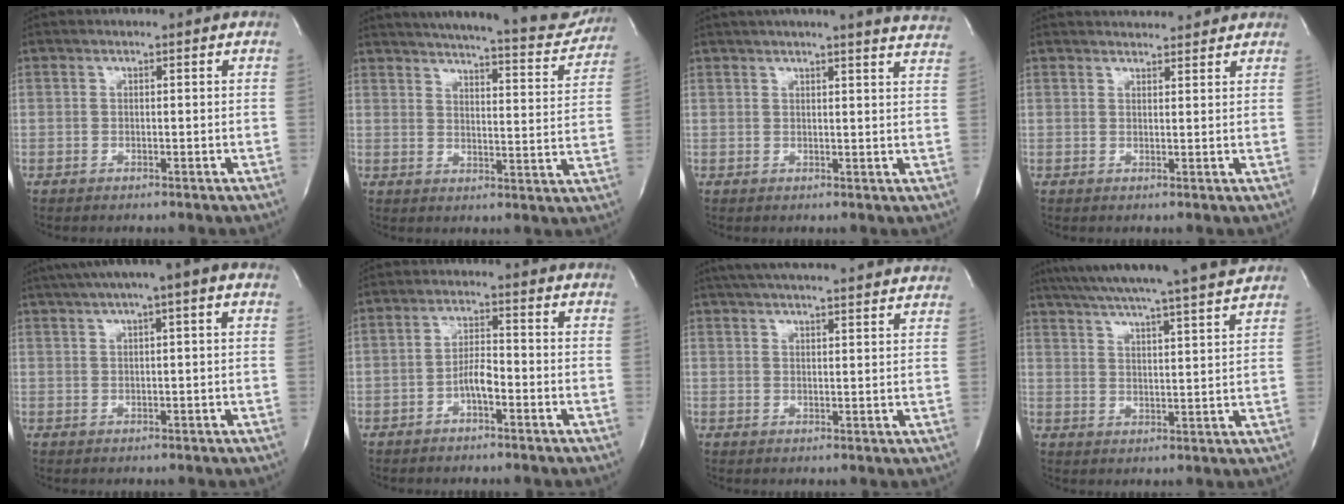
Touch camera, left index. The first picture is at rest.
{"total": 22.9, "force": [20.8, 3.5, 8.9], "torque": [-0.134, -0.047, 0.250]}
{"total": 17.7, "force": [16.2, 0.1, 7.2], "torque": [-0.106, -0.021, 0.186]}
{"total": 6.9, "force": [6.6, 1.3, 1.7], "torque": [-0.024, 0.021, 0.079]}
{"total": 8.8, "force": [5.4, 0.4, 6.9], "torque": [-0.117, 0.039, 0.079]}
{"total": 3.6, "force": [-1.8, 0.9, 3.0], "torque": [-0.056, 0.009, -0.032]}
{"total": 21.3, "force": [19.3, 1.6, 8.9], "torque": [-0.149, 0.031, 0.254]}
{"total": 21.2, "force": [19.2, -1.2, 8.9], "torque": [-0.154, -0.017, 0.268]}